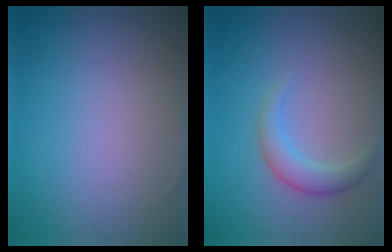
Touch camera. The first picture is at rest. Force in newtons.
{"total": 2.4, "press": 2.4, "slide": 0.2}